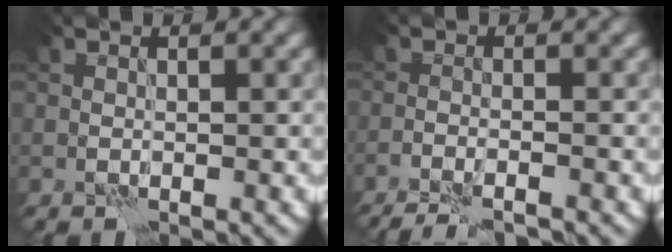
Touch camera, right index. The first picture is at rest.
{"total": 4.1, "force": [-3.7, 0.7, 1.8], "torque": [-0.027, -0.002, -0.058]}